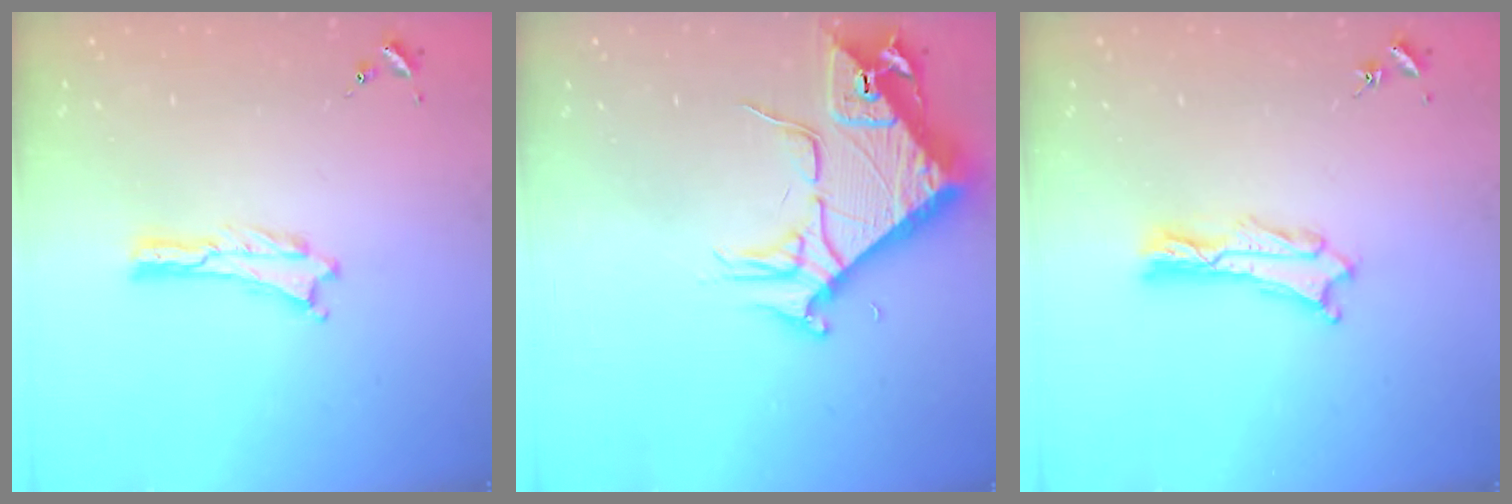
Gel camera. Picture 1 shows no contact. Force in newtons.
{"total": 7.9, "press": 7.8, "slide": 1.0}
{"total": 1.2, "press": 1.2, "slide": 0.2}